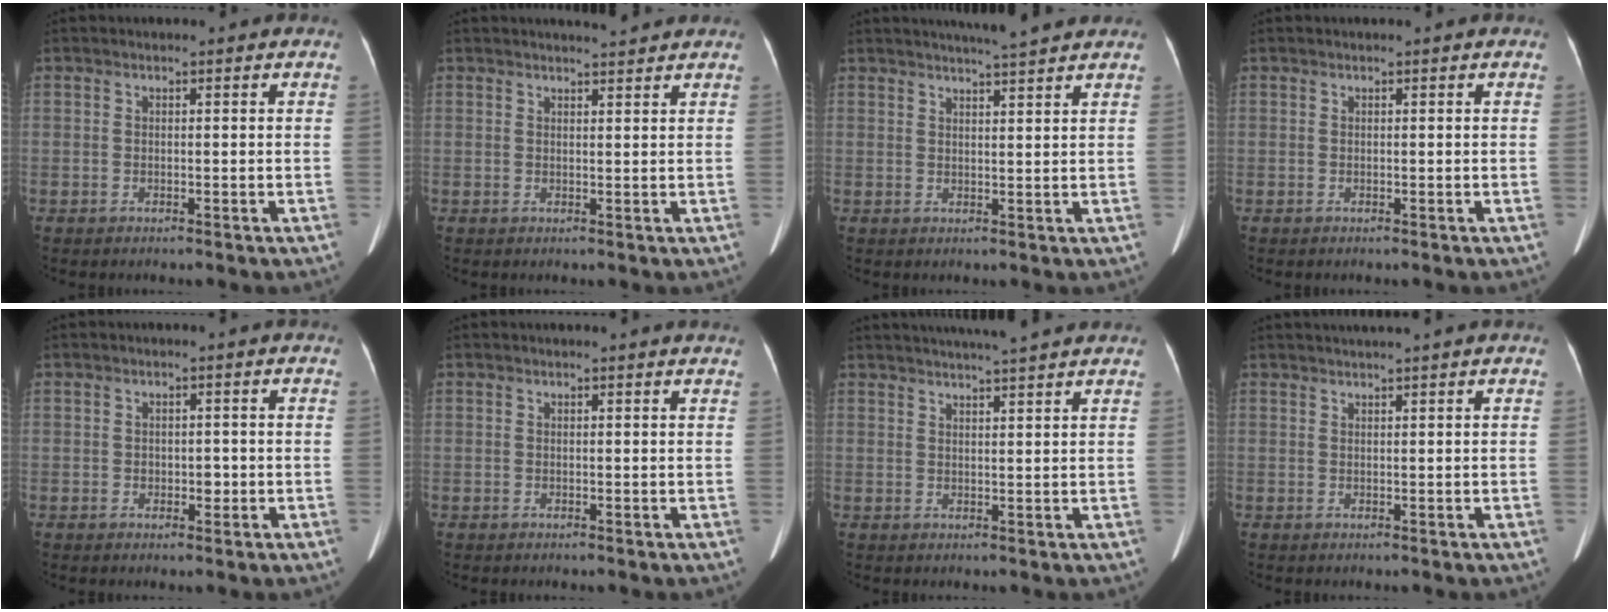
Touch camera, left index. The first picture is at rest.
{"total": 2.8, "force": [2.7, -0.1, 0.6], "torque": [-0.011, 0.004, 0.038]}
{"total": 6.2, "force": [5.5, -0.4, 2.7], "torque": [-0.047, 0.010, 0.075]}
{"total": 0.0}
{"total": 1.8, "force": [-0.4, 1.3, 1.2], "torque": [-0.016, 0.002, -0.001]}
{"total": 2.6, "force": [2.4, -0.3, 0.8], "torque": [-0.015, 0.003, 0.021]}
{"total": 9.7, "force": [8.7, -0.5, 4.4], "torque": [-0.070, 0.023, 0.110]}
{"total": 2.9, "force": [2.5, -0.9, 1.3], "torque": [-0.012, 0.018, 0.043]}